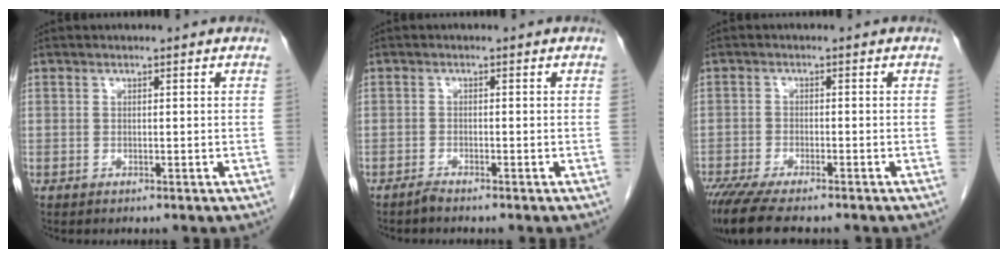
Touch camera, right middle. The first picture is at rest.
{"total": 1.1, "force": [-1.0, -0.1, 0.4], "torque": [-0.009, -0.001, -0.021]}
{"total": 8.9, "force": [-7.2, 1.5, 5.0], "torque": [-0.082, -0.019, -0.117]}